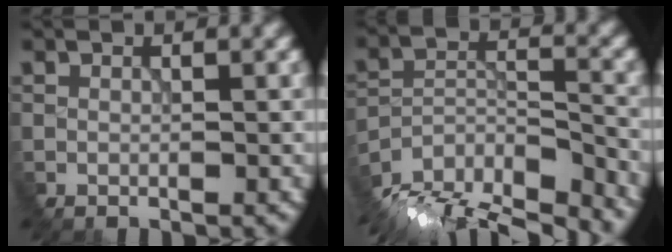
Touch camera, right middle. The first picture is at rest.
{"total": 15.8, "force": [-14.5, 4.7, 4.2], "torque": [-0.072, -0.004, -0.194]}